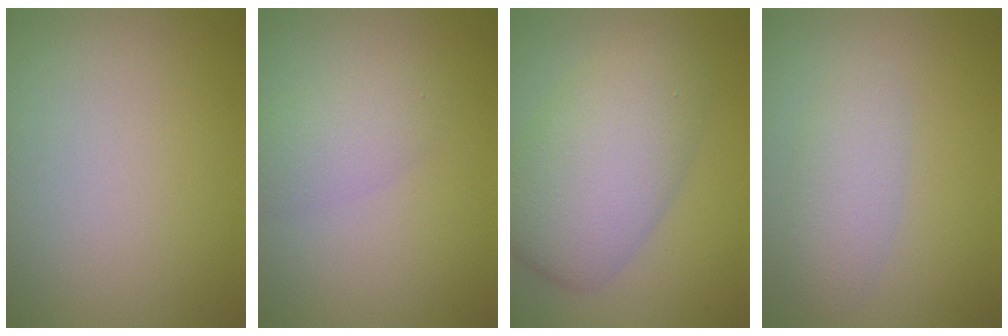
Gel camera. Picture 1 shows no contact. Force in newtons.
{"total": 2.3, "press": 2.3, "slide": 0.1}
{"total": 7.5, "press": 7.5, "slide": 0.2}
{"total": 2.7, "press": 2.7, "slide": 0.0}